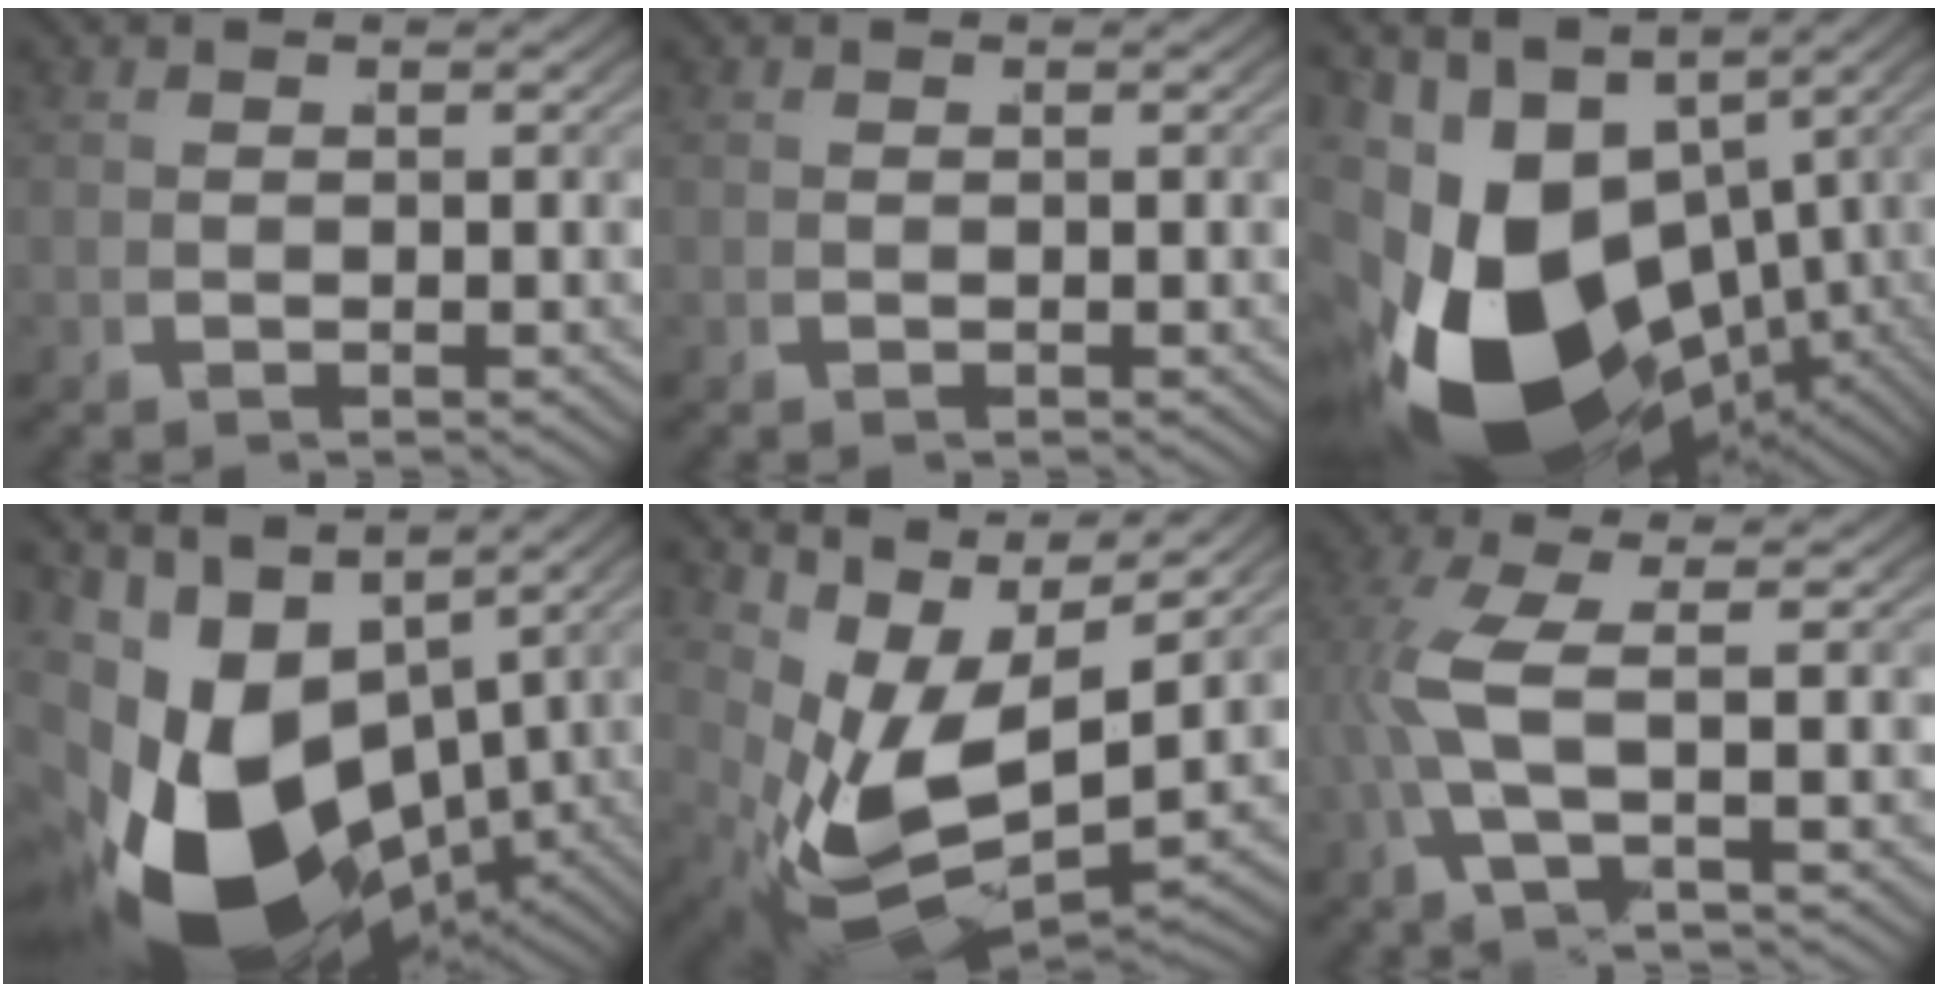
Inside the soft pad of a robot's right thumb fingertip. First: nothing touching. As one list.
[{"total": 0.0}, {"total": 19.4, "force": [-5.3, 12.3, 14.1], "torque": [-0.260, -0.060, -0.053]}, {"total": 18.0, "force": [-4.2, 11.8, 12.9], "torque": [-0.249, -0.059, -0.038]}, {"total": 10.5, "force": [0.2, 5.4, 8.9], "torque": [-0.187, -0.037, 0.025]}, {"total": 4.5, "force": [0.8, 0.5, 4.4], "torque": [-0.114, 0.005, 0.015]}]